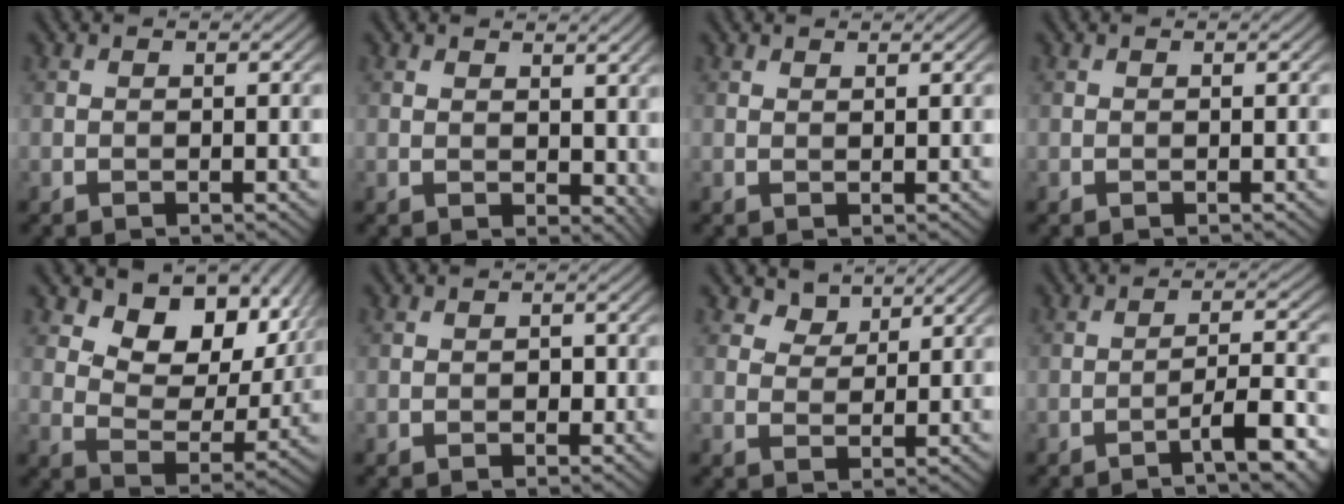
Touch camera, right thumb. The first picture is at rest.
{"total": 3.5, "force": [1.7, 2.0, 2.2], "torque": [-0.031, -0.004, 0.035]}
{"total": 0.6, "force": [0.5, 0.0, 0.2], "torque": [-0.004, 0.000, 0.010]}
{"total": 0.0}
{"total": 11.3, "force": [6.3, 6.8, 6.6], "torque": [-0.122, -0.003, 0.098]}
{"total": 1.1, "force": [-0.4, 0.8, 0.7], "torque": [-0.008, -0.001, -0.009]}
{"total": 2.7, "force": [2.1, 1.5, 0.7], "torque": [-0.018, -0.004, 0.040]}
{"total": 5.9, "force": [-3.6, 0.8, 4.6], "torque": [-0.064, 0.018, -0.065]}